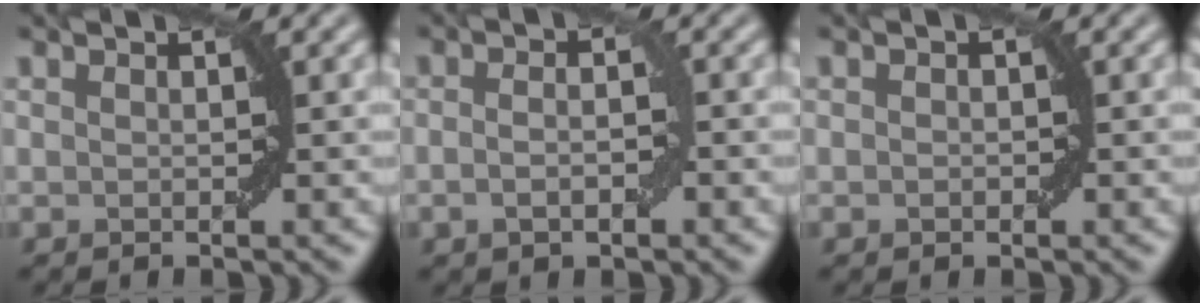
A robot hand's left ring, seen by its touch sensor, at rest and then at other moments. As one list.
[{"total": 2.2, "force": [-0.6, 1.0, 1.9], "torque": [-0.032, 0.000, -0.011]}, {"total": 0.6, "force": [-0.1, 0.5, 0.3], "torque": [-0.003, 0.001, -0.002]}]